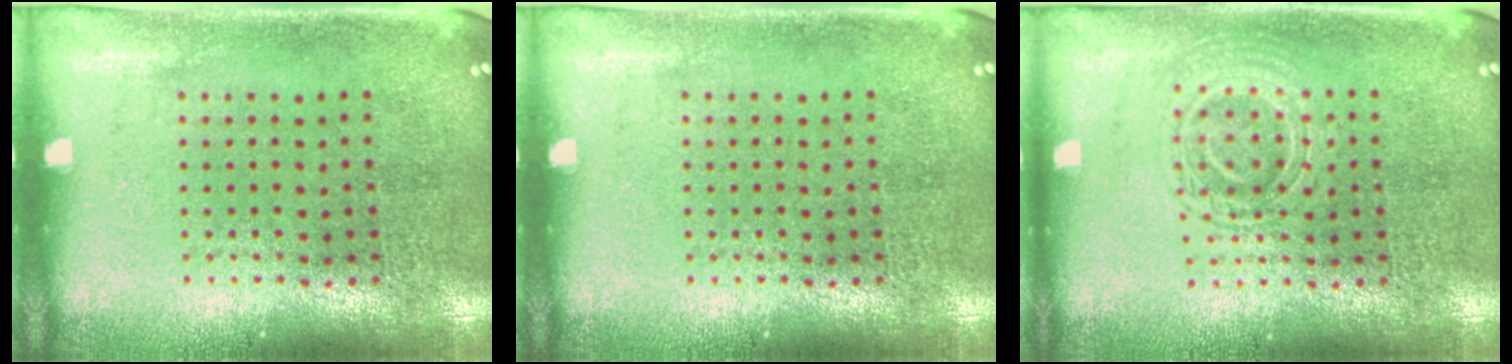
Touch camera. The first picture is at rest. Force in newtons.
{"total": 0.0}
{"total": 2.5, "press": 2.5, "slide": 0.5}